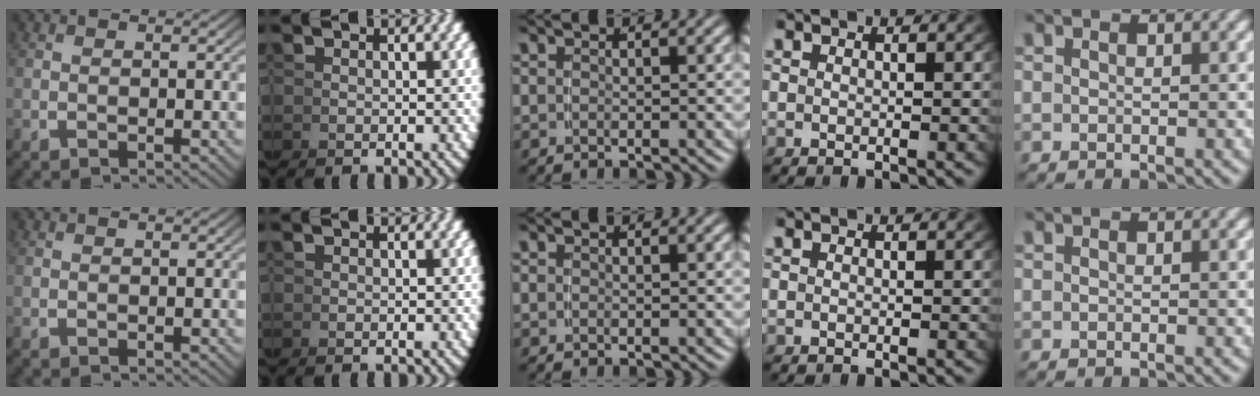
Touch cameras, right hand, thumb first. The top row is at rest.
{}